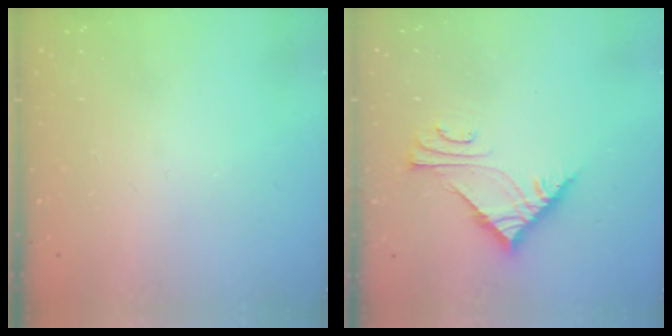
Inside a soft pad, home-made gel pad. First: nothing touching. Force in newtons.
{"total": 7.3, "press": 7.3, "slide": 0.5}